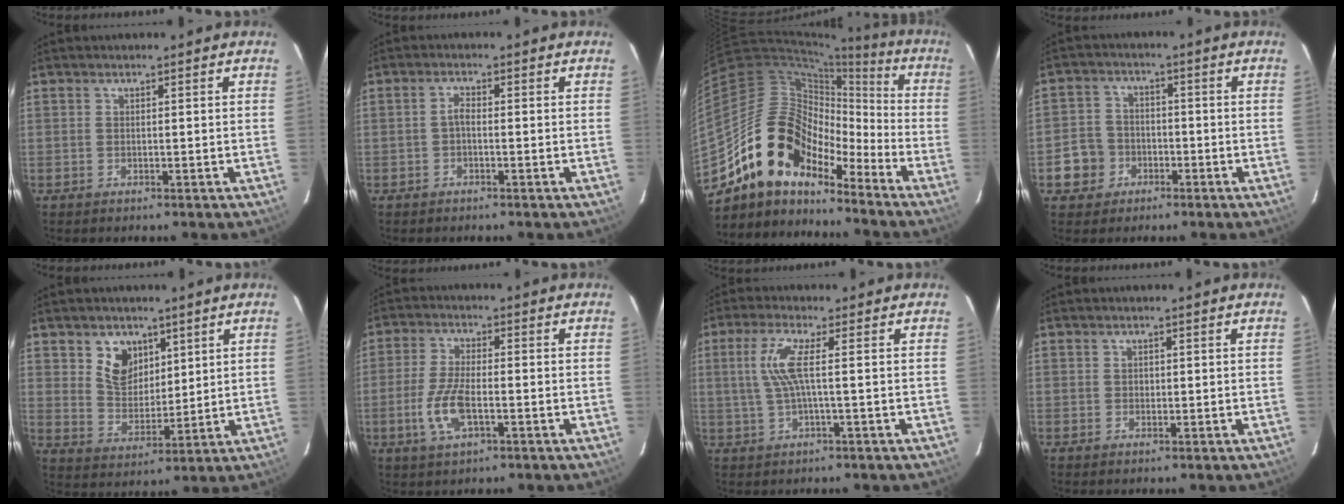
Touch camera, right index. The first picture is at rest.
{"total": 1.4, "force": [-0.6, 0.6, 1.2], "torque": [-0.024, 0.007, -0.013]}
{"total": 16.6, "force": [-12.1, 8.8, 7.0], "torque": [-0.135, 0.029, -0.222]}
{"total": 6.4, "force": [-2.6, 5.7, 1.1], "torque": [-0.041, 0.021, -0.042]}
{"total": 7.7, "force": [4.1, 5.7, 3.2], "torque": [-0.054, 0.003, 0.086]}
{"total": 7.9, "force": [-2.5, 3.0, 6.9], "torque": [-0.153, -0.004, -0.049]}
{"total": 5.8, "force": [0.4, -0.1, 5.8], "torque": [-0.121, 0.000, 0.017]}
{"total": 0.7, "force": [0.0, 0.7, 0.1], "torque": [0.002, 0.002, 0.000]}